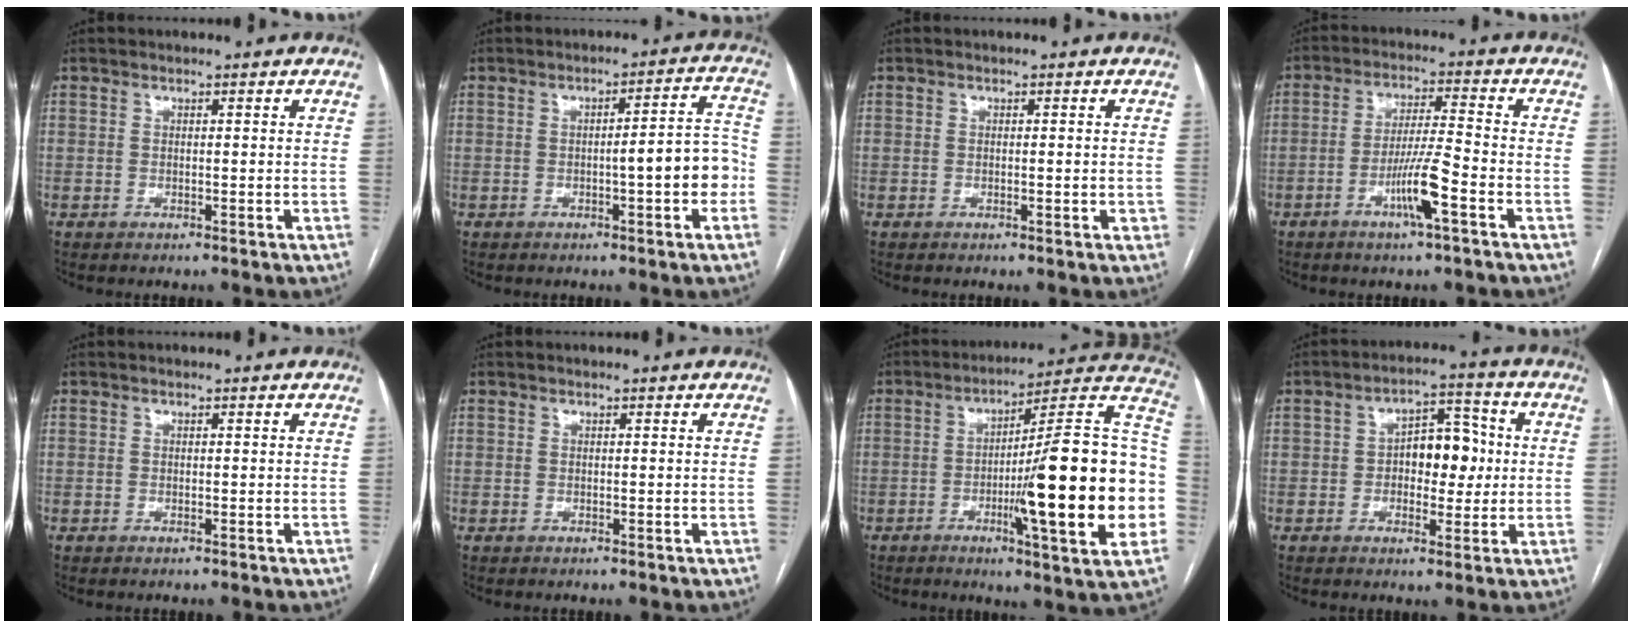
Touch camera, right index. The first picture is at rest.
{"total": 7.0, "force": [-1.9, 0.8, 6.7], "torque": [-0.085, 0.024, -0.026]}
{"total": 1.2, "force": [-0.1, 0.4, 1.1], "torque": [-0.015, 0.002, 0.001]}
{"total": 7.6, "force": [-3.4, -0.2, 6.8], "torque": [-0.130, 0.000, -0.062]}
{"total": 0.0}
{"total": 0.0}
{"total": 24.9, "force": [-4.0, 1.6, 24.6], "torque": [-0.281, 0.013, -0.061]}
{"total": 8.1, "force": [0.2, 4.4, 6.8], "torque": [-0.096, 0.025, 0.004]}